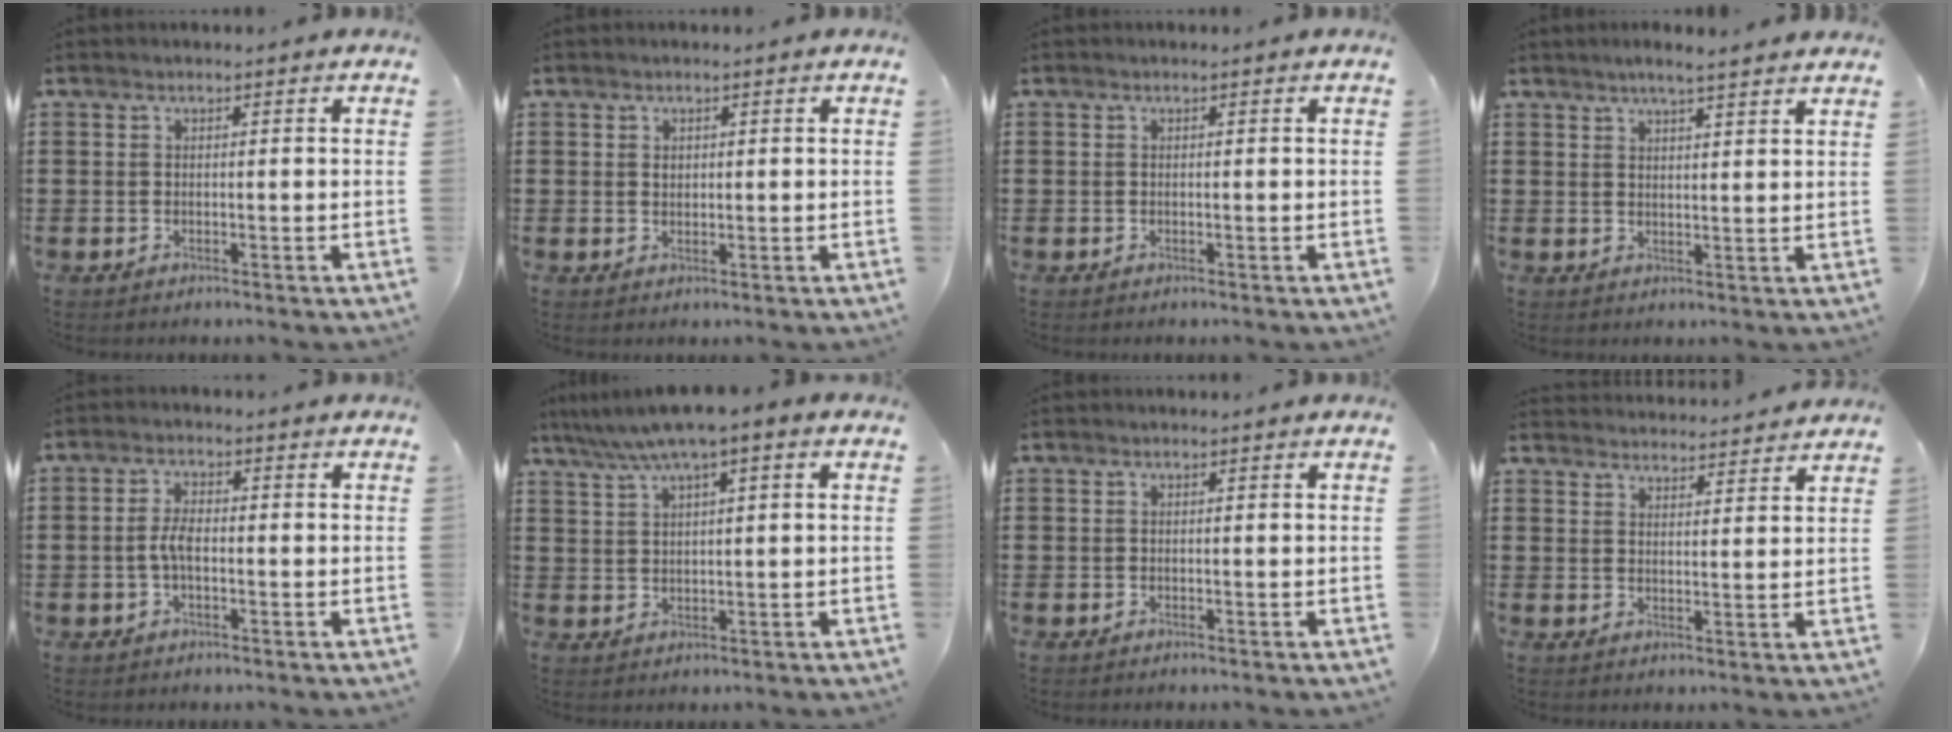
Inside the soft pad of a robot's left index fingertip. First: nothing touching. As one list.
[{"total": 0.8, "force": [0.3, 0.6, 0.2], "torque": [-0.007, 0.003, 0.007]}, {"total": 0.0}, {"total": 3.1, "force": [2.9, -0.1, 1.2], "torque": [-0.031, -0.001, 0.052]}, {"total": 3.4, "force": [-0.6, 1.4, 3.0], "torque": [-0.073, 0.000, -0.016]}, {"total": 4.8, "force": [3.0, 0.3, 3.7], "torque": [-0.077, -0.006, 0.050]}, {"total": 0.0}, {"total": 3.4, "force": [3.4, 0.0, -0.2], "torque": [-0.008, -0.019, 0.063]}]